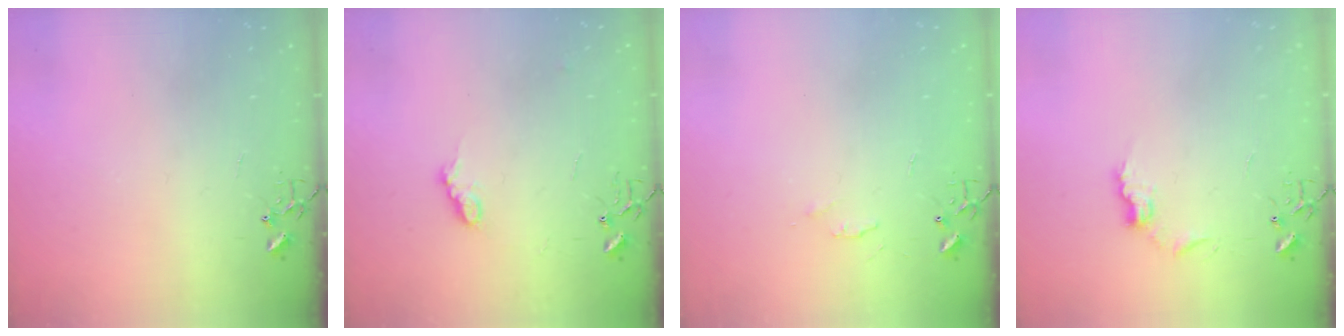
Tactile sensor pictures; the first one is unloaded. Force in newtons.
{"total": 7.6, "press": 7.6, "slide": 0.5}
{"total": 4.1, "press": 4.1, "slide": 0.7}
{"total": 7.8, "press": 7.8, "slide": 0.4}